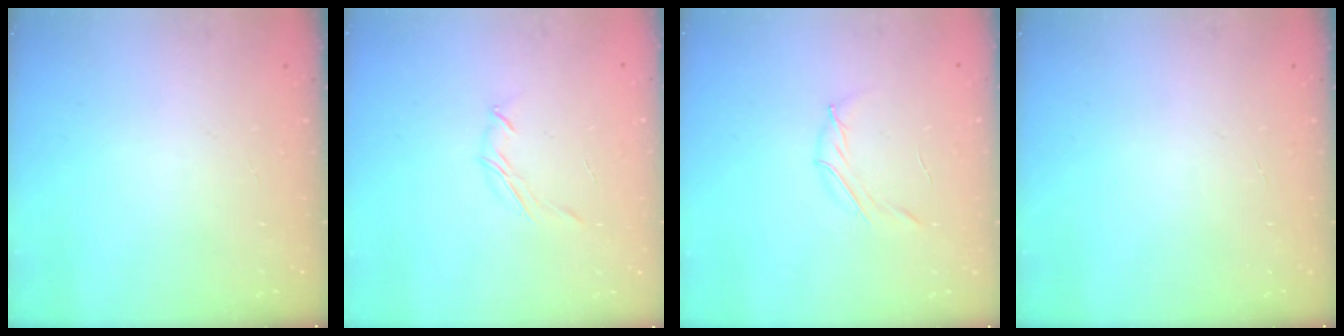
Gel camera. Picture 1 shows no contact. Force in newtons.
{"total": 3.6, "press": 3.5, "slide": 0.8}
{"total": 4.0, "press": 3.8, "slide": 1.0}
{"total": 0.0}